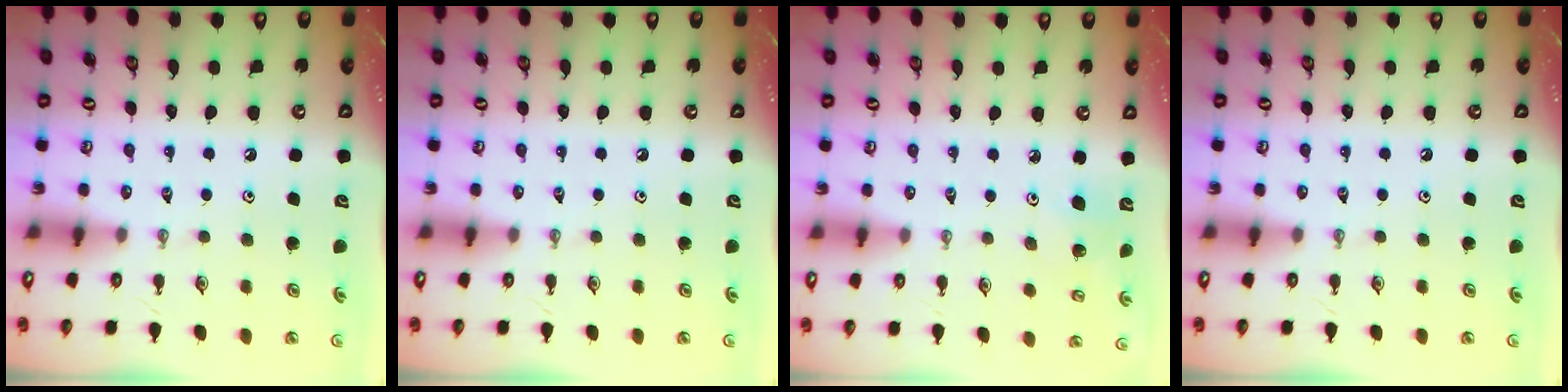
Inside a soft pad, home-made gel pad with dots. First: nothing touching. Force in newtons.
{"total": 0.0}
{"total": 6.3, "press": 6.2, "slide": 1.0}
{"total": 0.0}